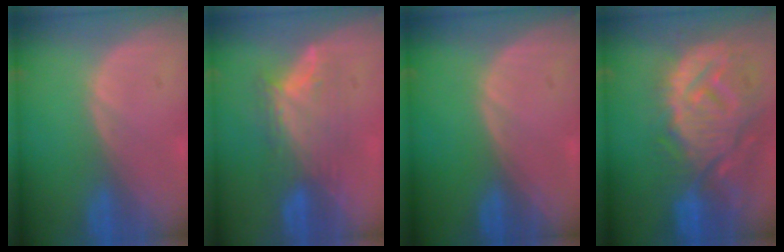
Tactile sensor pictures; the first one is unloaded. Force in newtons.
{"total": 7.0, "press": 6.5, "slide": 2.6}
{"total": 0.0}
{"total": 14.0, "press": 12.1, "slide": 6.9}